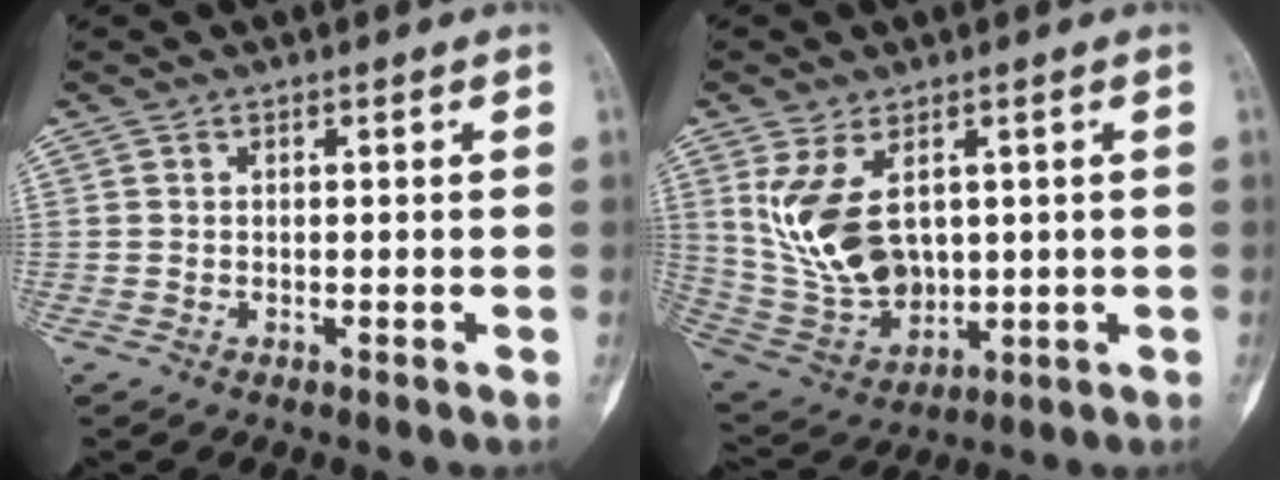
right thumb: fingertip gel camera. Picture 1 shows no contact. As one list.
[{"total": 12.7, "force": [3.2, 7.8, 9.4], "torque": [-0.171, -0.017, 0.085]}]